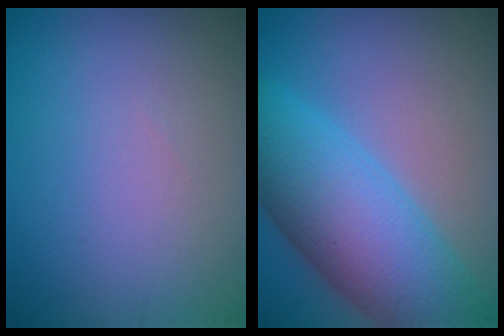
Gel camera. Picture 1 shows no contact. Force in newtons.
{"total": 10.5, "press": 10.5, "slide": 0.3}